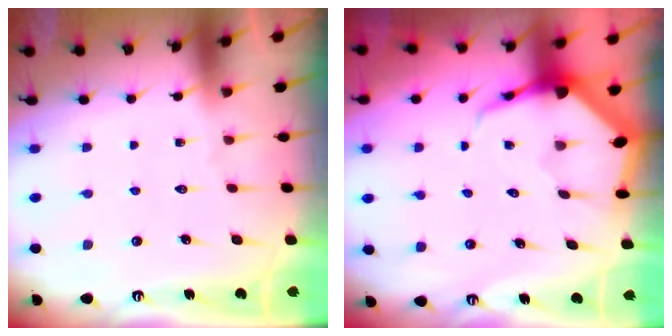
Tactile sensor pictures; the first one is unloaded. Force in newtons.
{"total": 6.6, "press": 6.6, "slide": 0.9}